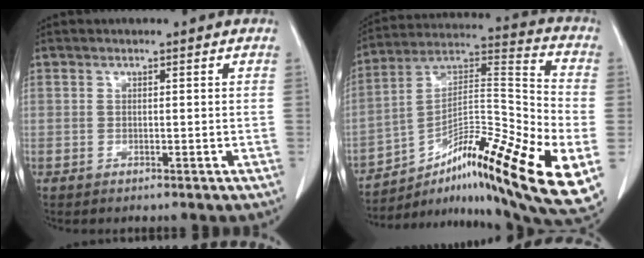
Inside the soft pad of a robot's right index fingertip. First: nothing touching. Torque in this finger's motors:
{"motor_torque": [1.14, -1.00, 0.41, 0.15]}